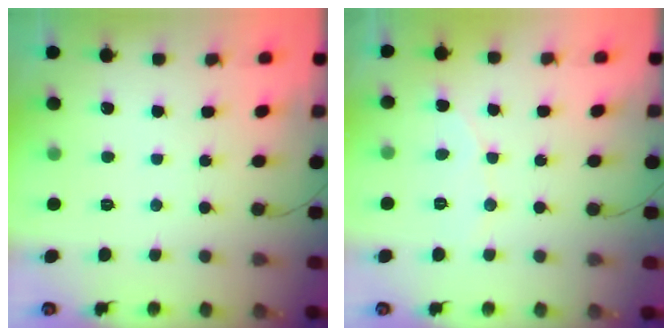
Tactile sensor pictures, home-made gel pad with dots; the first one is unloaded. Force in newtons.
{"total": 3.3, "press": 3.3, "slide": 0.3}